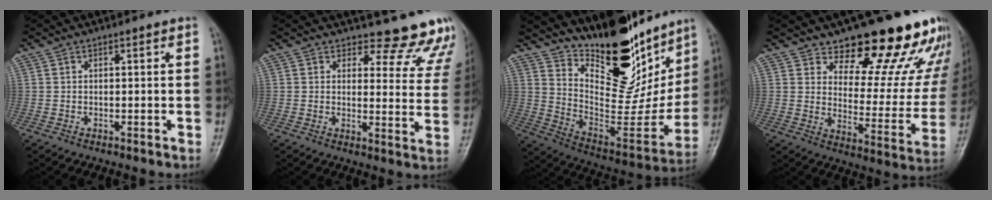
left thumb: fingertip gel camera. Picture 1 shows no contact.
{"total": 12.9, "force": [12.2, 4.1, 1.0], "torque": [0.044, -0.121, 0.112]}
{"total": 26.0, "force": [18.5, 10.6, 14.9], "torque": [-0.175, -0.108, 0.297]}
{"total": 20.0, "force": [16.5, 7.4, 8.6], "torque": [-0.052, -0.122, 0.213]}